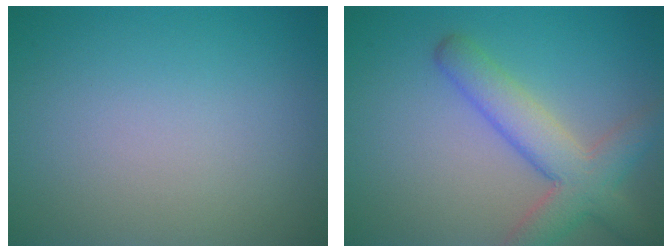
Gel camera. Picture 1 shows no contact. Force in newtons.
{"total": 5.5, "press": 5.4, "slide": 0.3}